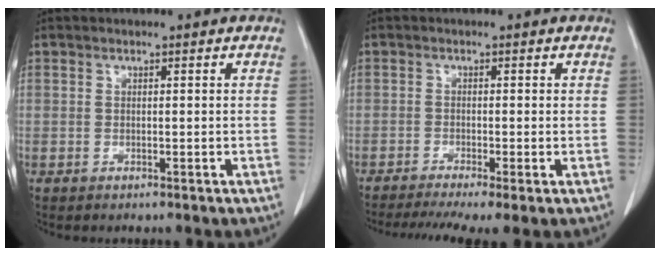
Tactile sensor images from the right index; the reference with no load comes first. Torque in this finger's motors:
{"motor_torque": [1.13, -1.01, 0.14, 0.12]}